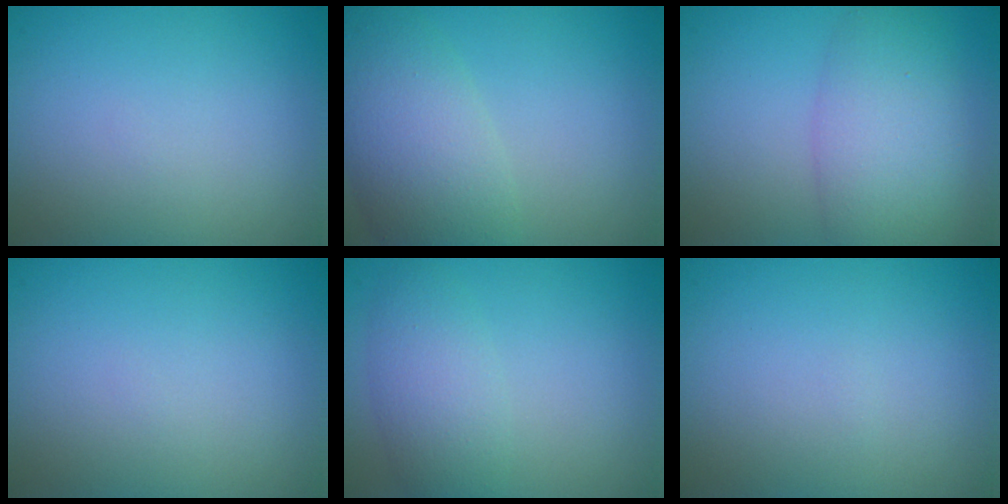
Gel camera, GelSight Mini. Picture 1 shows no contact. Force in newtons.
{"total": 6.3, "press": 6.2, "slide": 0.5}
{"total": 5.7, "press": 5.7, "slide": 0.5}
{"total": 0.0}
{"total": 3.4, "press": 3.4, "slide": 0.1}
{"total": 0.0}